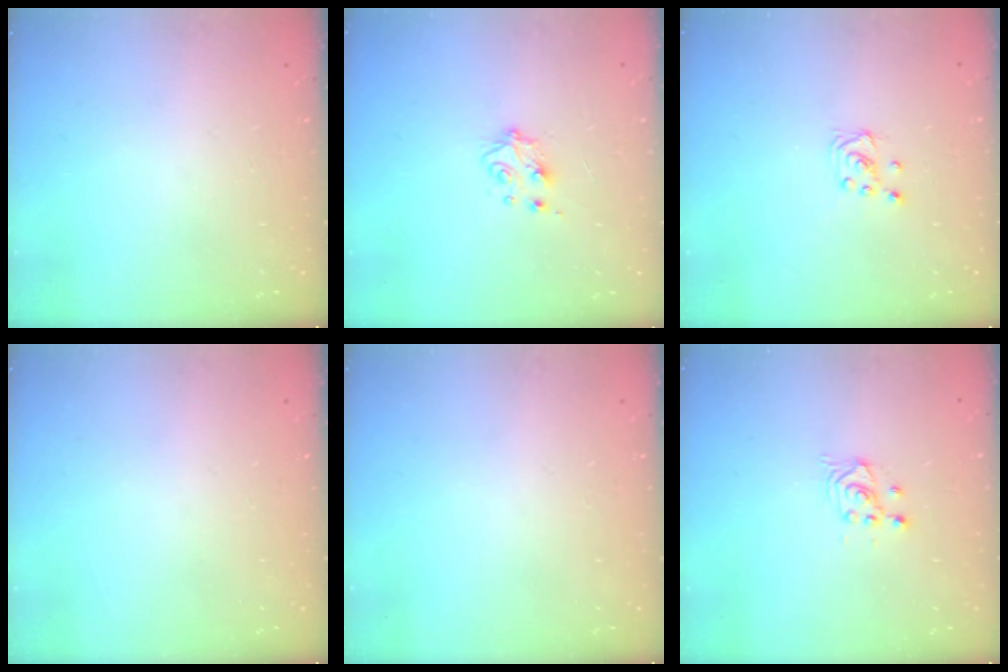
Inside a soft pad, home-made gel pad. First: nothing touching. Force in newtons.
{"total": 4.8, "press": 4.8, "slide": 0.4}
{"total": 3.7, "press": 3.6, "slide": 0.4}
{"total": 0.0}
{"total": 0.0}
{"total": 2.6, "press": 2.6, "slide": 0.1}